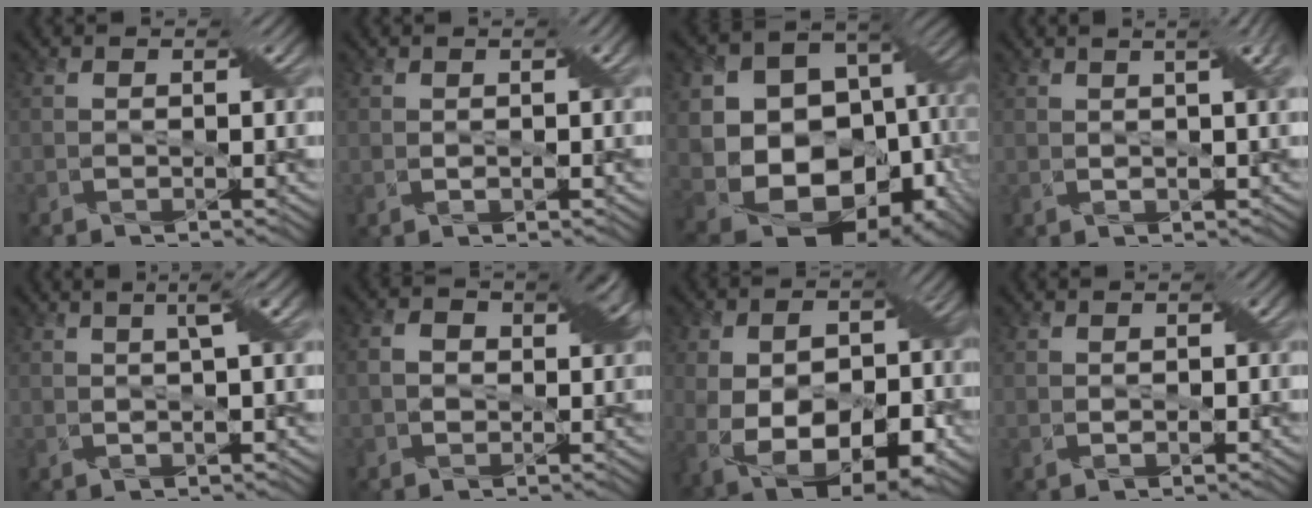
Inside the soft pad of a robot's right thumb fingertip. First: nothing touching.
{"total": 1.5, "force": [0.4, 0.5, 1.4], "torque": [-0.027, 0.005, 0.010]}
{"total": 20.1, "force": [-0.9, 15.5, 12.7], "torque": [-0.204, -0.026, 0.020]}
{"total": 4.9, "force": [1.9, 1.2, 4.4], "torque": [-0.058, 0.017, 0.020]}
{"total": 3.1, "force": [1.0, 0.3, 2.9], "torque": [-0.058, 0.009, 0.020]}
{"total": 4.6, "force": [0.3, 3.2, 3.3], "torque": [-0.059, 0.005, 0.002]}
{"total": 16.5, "force": [-4.4, 10.1, 12.2], "torque": [-0.220, -0.034, -0.047]}
{"total": 1.2, "force": [0.1, 0.7, 0.9], "torque": [-0.018, 0.001, 0.005]}